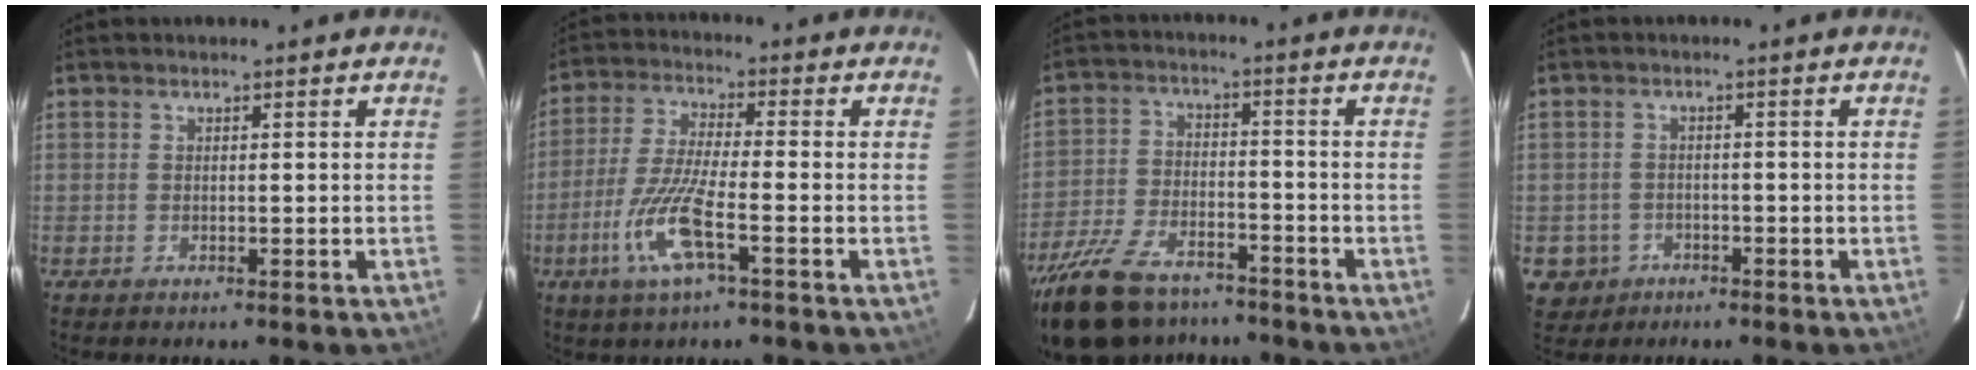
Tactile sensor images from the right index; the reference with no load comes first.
{"total": 10.9, "force": [-4.5, 1.6, 9.8], "torque": [-0.208, -0.010, -0.088]}
{"total": 19.4, "force": [-14.8, 8.7, 9.0], "torque": [-0.207, -0.015, -0.246]}
{"total": 5.4, "force": [-2.0, 4.9, 0.8], "torque": [-0.033, 0.015, -0.022]}